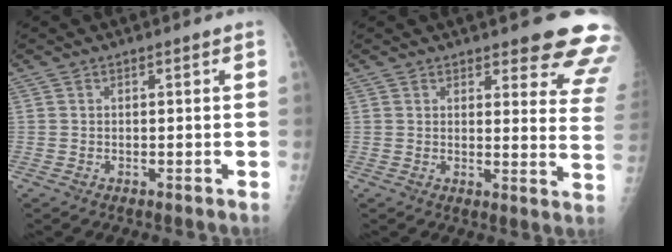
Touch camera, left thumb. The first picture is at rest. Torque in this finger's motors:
{"motor_torque": [2.45, 1.21, 1.37, -1.41, 0.31]}